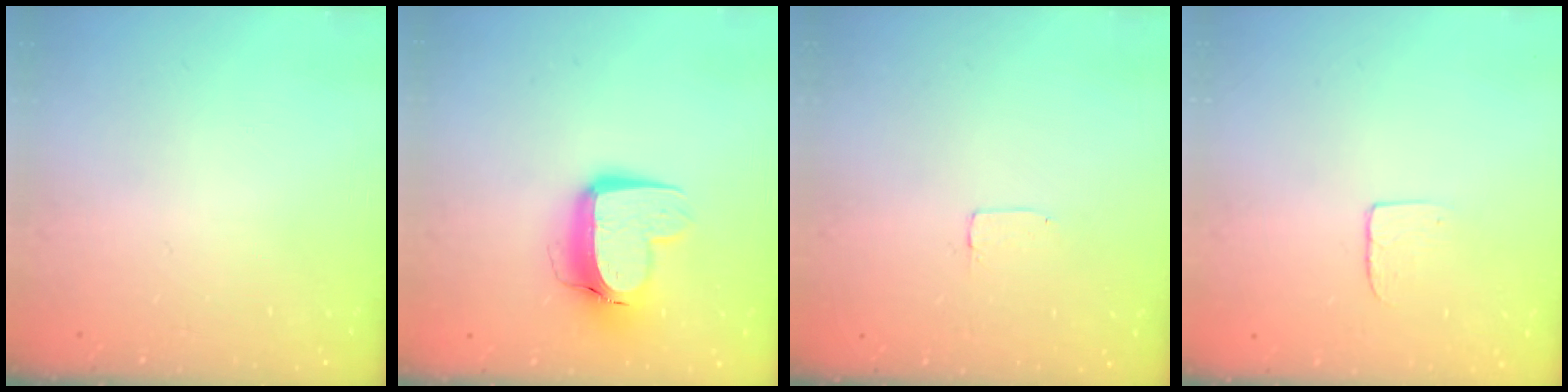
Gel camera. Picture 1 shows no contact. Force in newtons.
{"total": 12.0, "press": 12.0, "slide": 1.2}
{"total": 2.0, "press": 2.0, "slide": 0.0}
{"total": 4.3, "press": 4.3, "slide": 0.3}